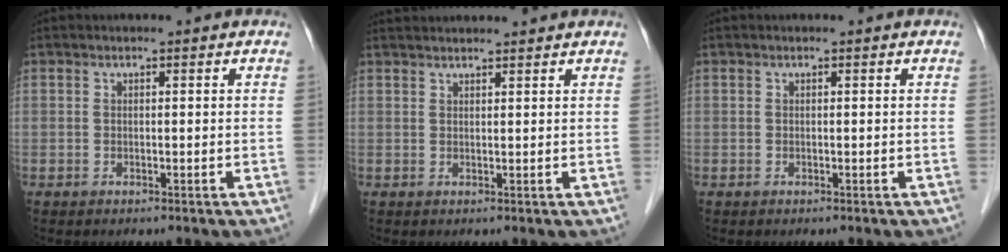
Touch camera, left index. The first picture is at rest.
{"total": 6.3, "force": [6.1, 0.3, 1.7], "torque": [-0.022, 0.038, 0.082]}
{"total": 0.0}